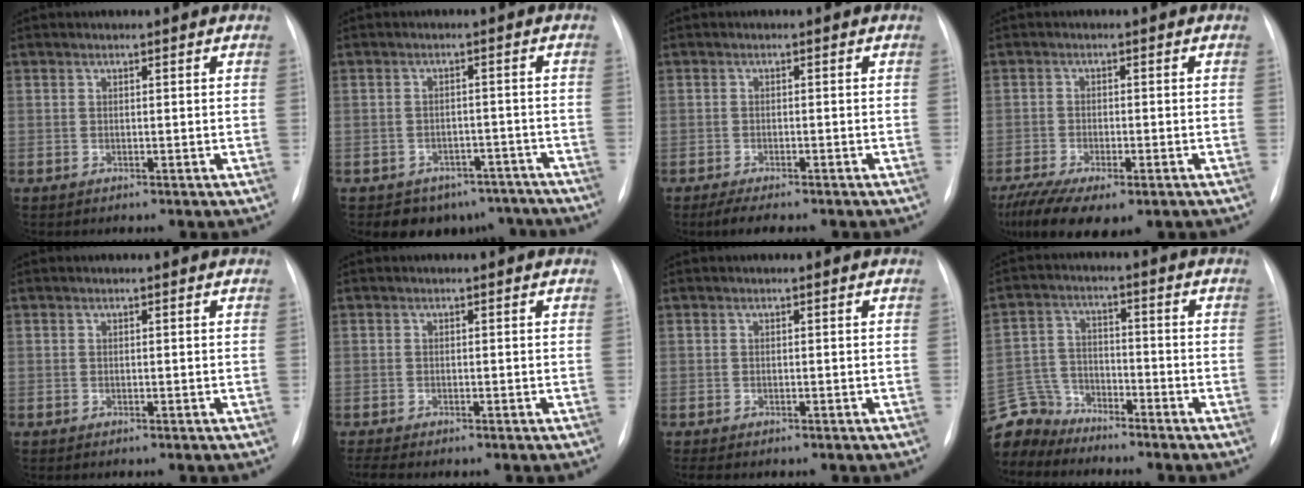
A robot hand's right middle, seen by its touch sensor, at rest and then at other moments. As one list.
[{"total": 8.8, "force": [-6.9, 5.4, 0.8], "torque": [0.009, 0.026, -0.076]}, {"total": 5.2, "force": [-4.4, 1.2, 2.5], "torque": [-0.043, -0.012, -0.067]}, {"total": 11.7, "force": [-7.7, 4.1, 7.7], "torque": [-0.149, -0.020, -0.115]}, {"total": 0.0}, {"total": 1.6, "force": [-1.3, 0.1, 0.9], "torque": [-0.020, -0.007, -0.020]}, {"total": 1.7, "force": [-1.3, 0.6, 0.9], "torque": [-0.010, -0.003, -0.011]}, {"total": 8.3, "force": [-7.9, 2.7, -0.7], "torque": [0.003, 0.014, -0.159]}]